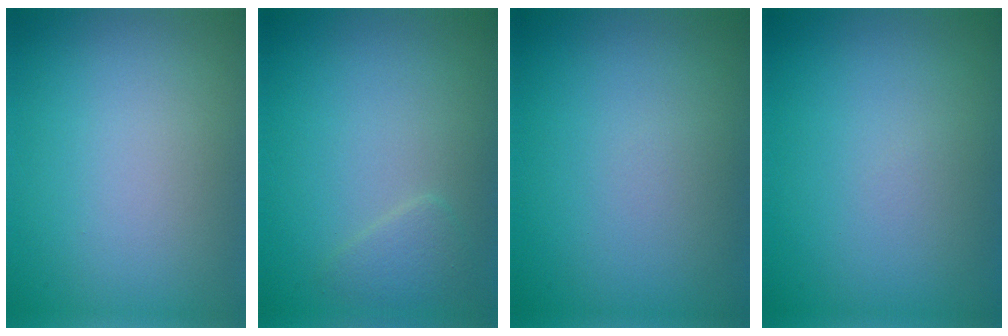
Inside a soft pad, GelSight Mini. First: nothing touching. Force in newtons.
{"total": 1.3, "press": 1.3, "slide": 0.0}
{"total": 0.0}
{"total": 0.0}